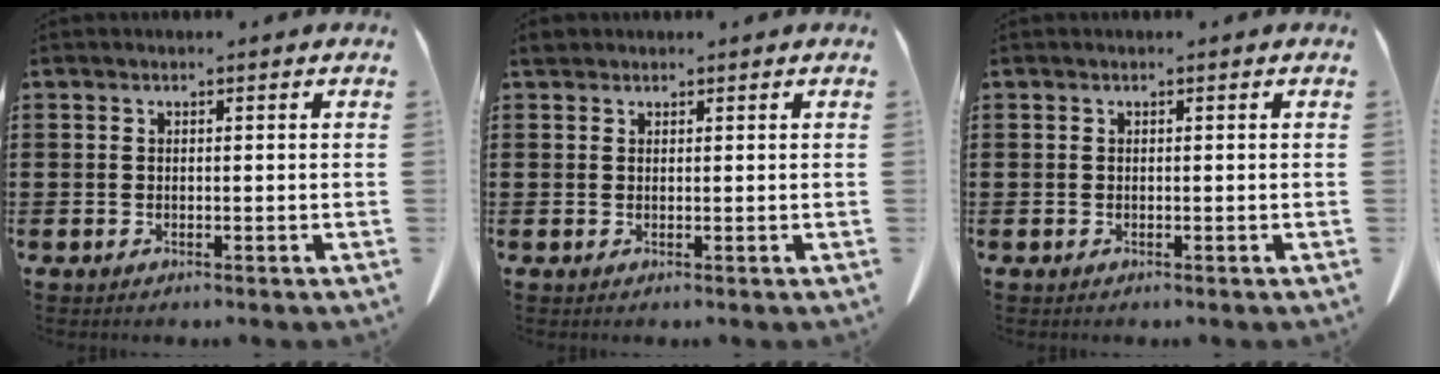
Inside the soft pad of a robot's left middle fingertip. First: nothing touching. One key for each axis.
{"total": 1.4, "fx": 1.2, "fy": 0.6, "fz": 0.4, "tx": -0.013, "ty": 0.006, "tz": 0.022}
{"total": 0.0}